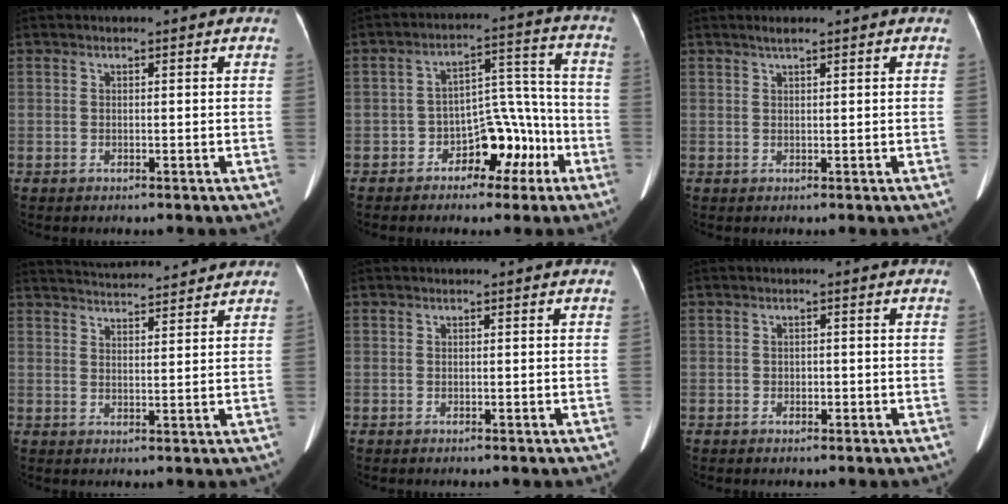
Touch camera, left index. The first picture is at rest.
{"total": 8.7, "force": [-4.5, 5.1, 5.5], "torque": [-0.086, 0.042, -0.062]}
{"total": 1.2, "force": [0.9, 0.0, 0.8], "torque": [-0.017, 0.005, 0.019]}
{"total": 11.2, "force": [10.7, 0.8, 3.1], "torque": [-0.056, 0.023, 0.153]}
{"total": 0.0}
{"total": 1.1, "force": [-0.4, 0.8, 0.6], "torque": [-0.008, 0.003, -0.005]}